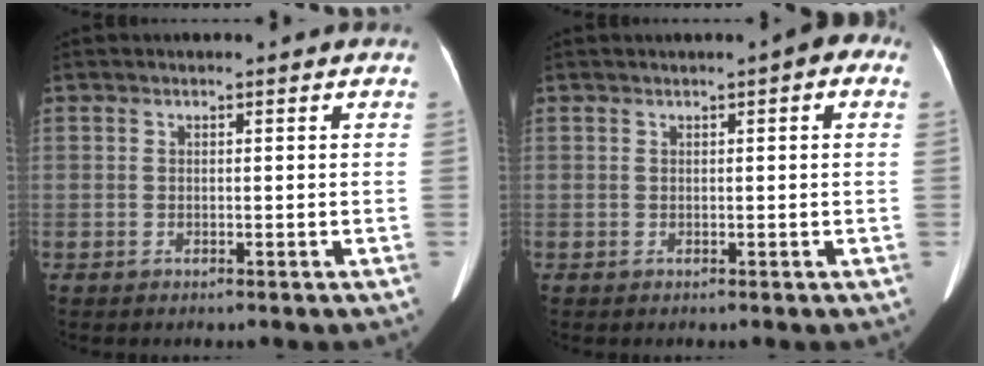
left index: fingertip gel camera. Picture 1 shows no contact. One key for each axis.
{"total": 2.7, "fx": 1.1, "fy": 0.6, "fz": 2.4, "tx": -0.026, "ty": 0.011, "tz": 0.008}